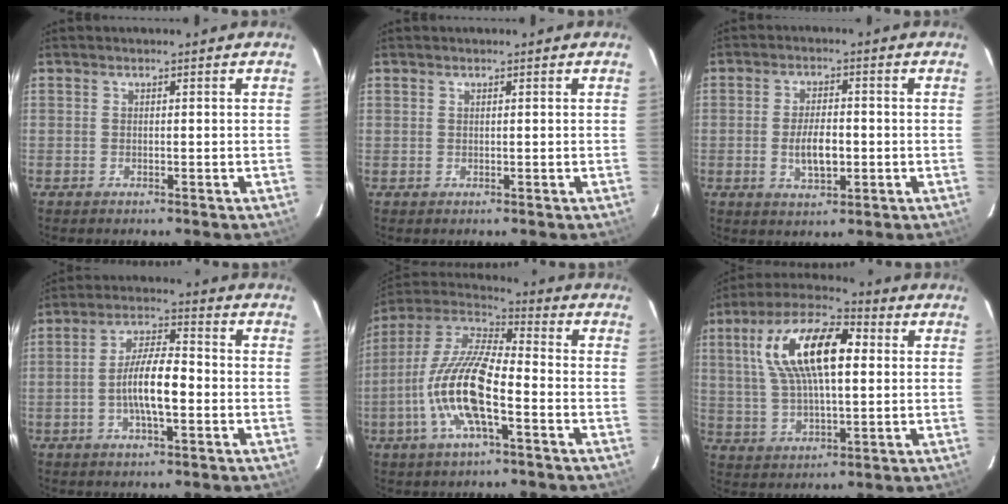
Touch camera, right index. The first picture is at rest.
{"total": 0.6, "force": [0.3, 0.5, 0.0], "torque": [0.001, 0.003, 0.004]}
{"total": 6.5, "force": [-1.1, 2.8, 5.7], "torque": [-0.111, -0.002, -0.016]}
{"total": 9.1, "force": [-2.0, 2.4, 8.5], "torque": [-0.164, 0.007, -0.036]}
{"total": 15.6, "force": [-5.2, 4.3, 14.0], "torque": [-0.286, -0.003, -0.109]}
{"total": 16.8, "force": [4.0, 6.7, 14.8], "torque": [-0.282, 0.028, 0.068]}